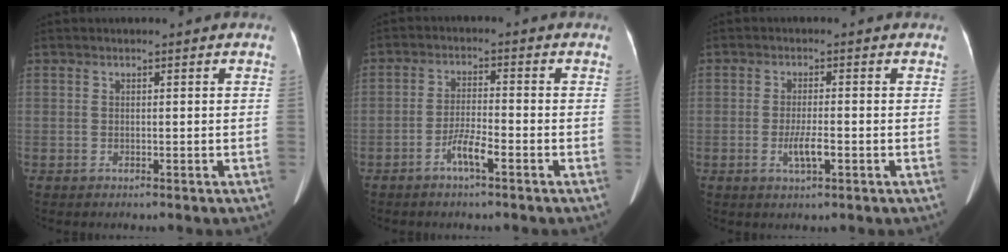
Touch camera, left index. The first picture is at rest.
{"total": 4.0, "force": [-2.3, 0.3, 3.2], "torque": [-0.065, 0.000, -0.046]}
{"total": 3.4, "force": [-1.0, 0.5, 3.1], "torque": [-0.062, -0.003, -0.017]}